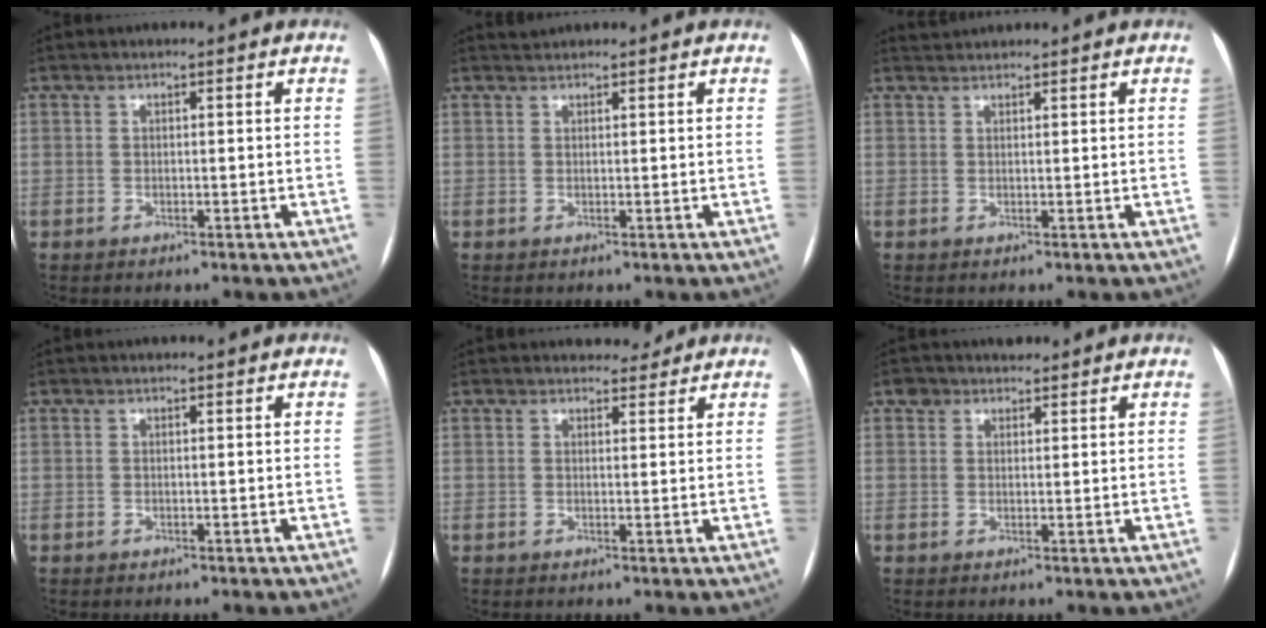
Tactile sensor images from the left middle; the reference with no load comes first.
{"total": 0.8, "force": [0.7, -0.1, -0.3], "torque": [-0.006, 0.005, 0.018]}
{"total": 1.3, "force": [1.2, -0.2, -0.4], "torque": [-0.004, 0.010, 0.030]}
{"total": 0.0}
{"total": 2.3, "force": [2.1, 0.8, 0.0], "torque": [0.001, -0.006, 0.025]}
{"total": 2.0, "force": [1.4, 1.3, 0.0], "torque": [0.002, 0.010, 0.020]}